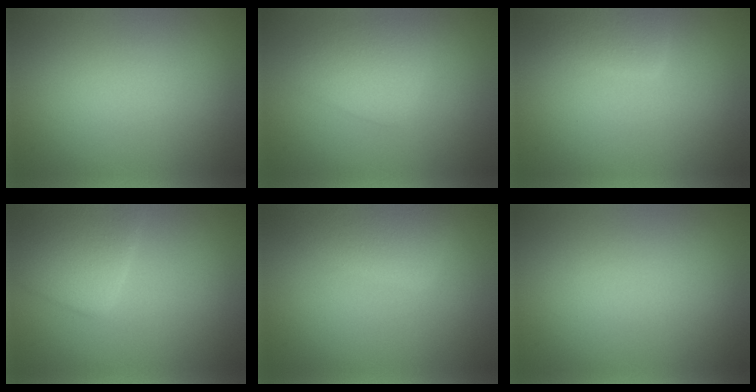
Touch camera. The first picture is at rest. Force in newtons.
{"total": 2.6, "press": 2.6, "slide": 0.1}
{"total": 2.0, "press": 2.0, "slide": 0.1}
{"total": 3.7, "press": 3.7, "slide": 0.2}
{"total": 4.0, "press": 4.0, "slide": 0.1}
{"total": 0.0}